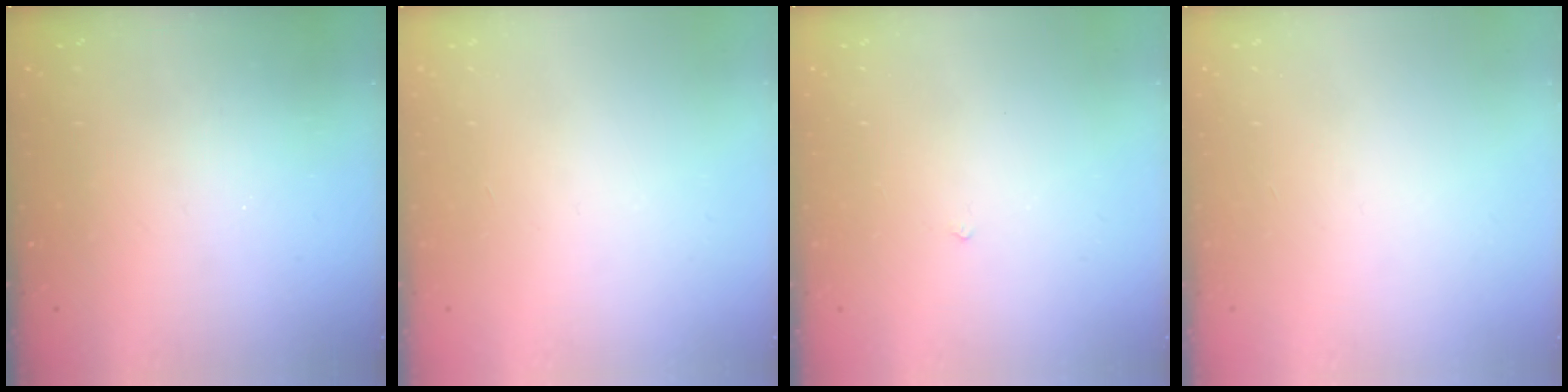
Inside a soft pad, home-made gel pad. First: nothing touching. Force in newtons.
{"total": 0.0}
{"total": 2.1, "press": 2.1, "slide": 0.4}
{"total": 0.0}